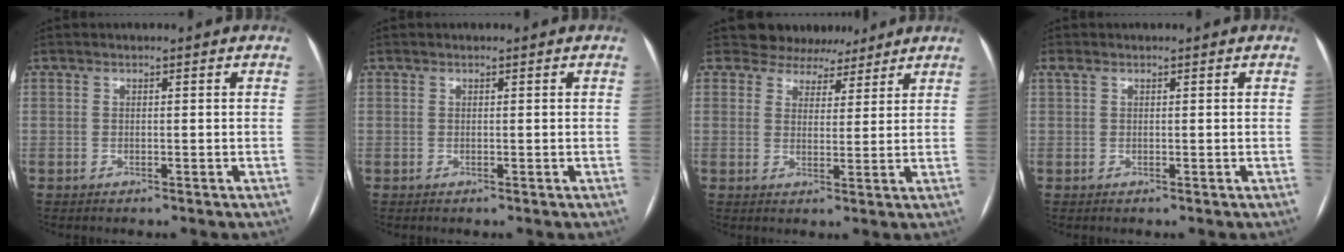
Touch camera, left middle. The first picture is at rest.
{"total": 0.0}
{"total": 6.0, "force": [5.2, 2.9, -0.1], "torque": [0.014, -0.002, 0.063]}
{"total": 0.8, "force": [0.6, 0.3, 0.5], "torque": [-0.018, 0.015, 0.013]}